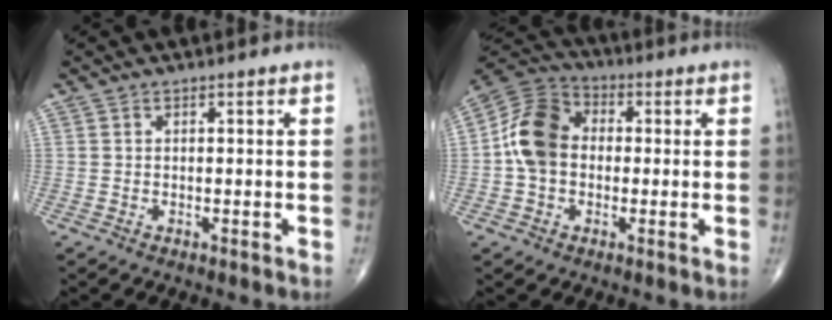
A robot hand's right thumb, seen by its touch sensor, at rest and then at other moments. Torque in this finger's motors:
{"motor_torque": [1.25, 1.78, 0.08, -0.05, 0.11]}